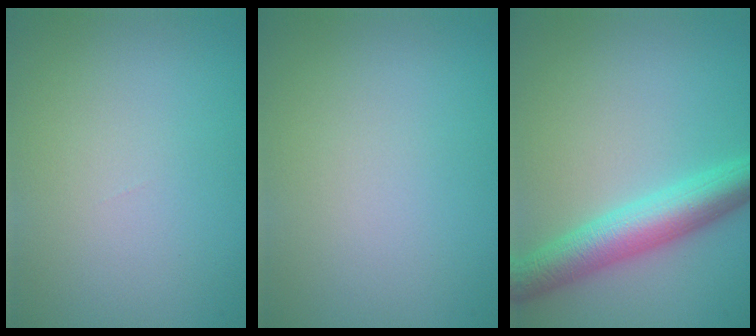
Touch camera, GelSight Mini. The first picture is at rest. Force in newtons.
{"total": 0.0}
{"total": 5.5, "press": 5.5, "slide": 0.1}